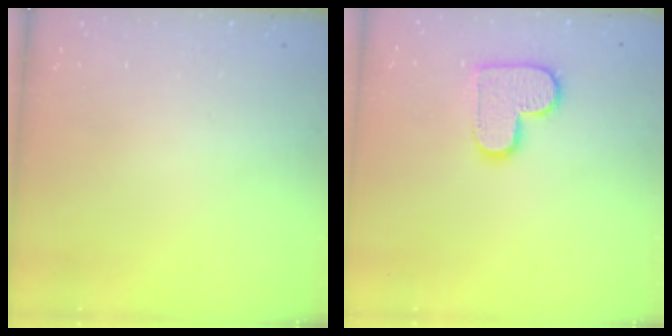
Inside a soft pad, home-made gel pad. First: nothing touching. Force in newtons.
{"total": 12.0, "press": 12.0, "slide": 0.7}